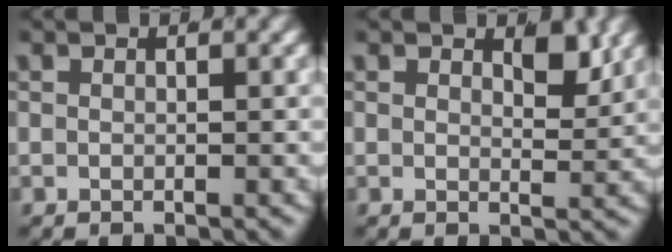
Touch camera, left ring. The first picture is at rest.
{"total": 2.2, "force": [1.4, 0.6, 1.6], "torque": [-0.023, -0.012, 0.027]}